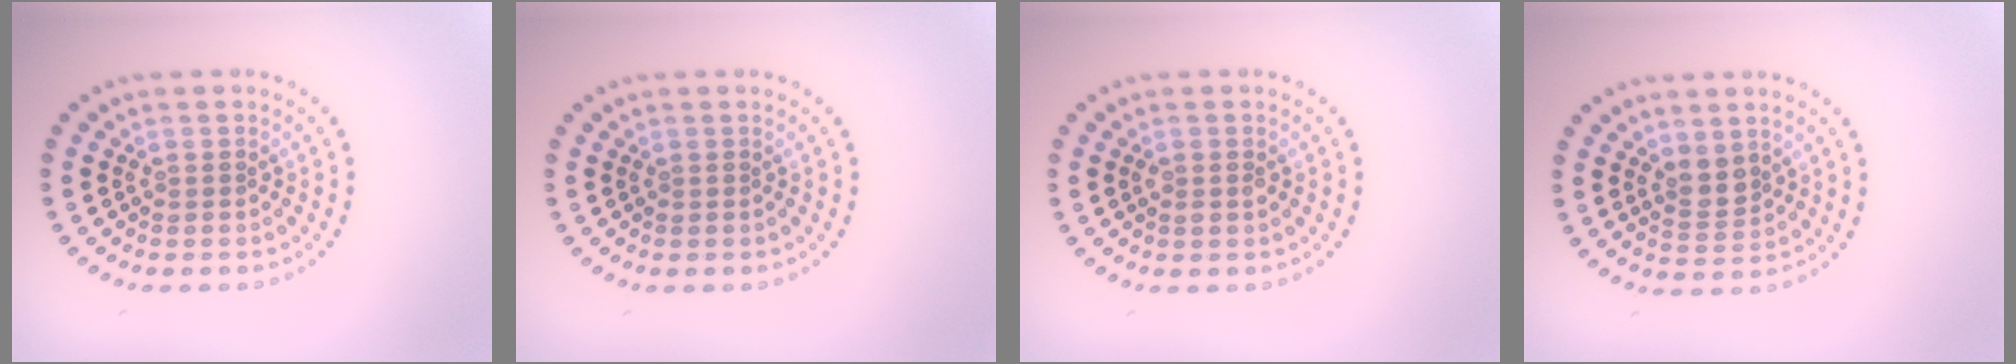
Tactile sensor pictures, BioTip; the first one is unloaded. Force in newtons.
{"total": 0.0}
{"total": 1.1, "press": 1.0, "slide": 0.3}
{"total": 2.0, "press": 1.8, "slide": 1.0}